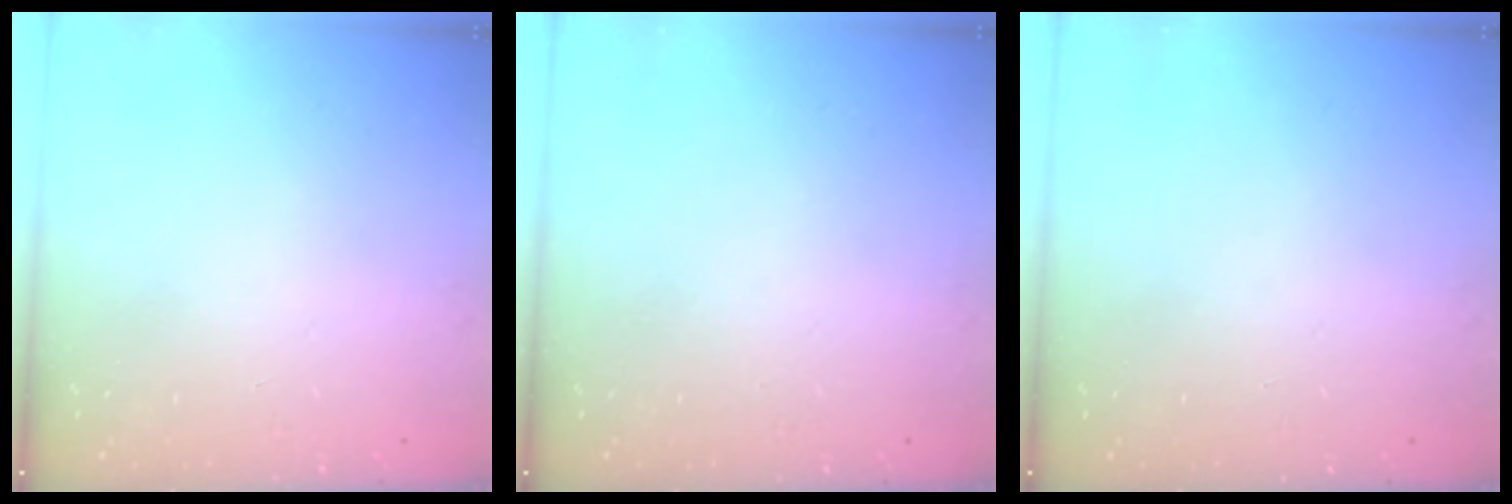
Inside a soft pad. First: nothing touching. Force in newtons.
{"total": 0.0}
{"total": 0.0}